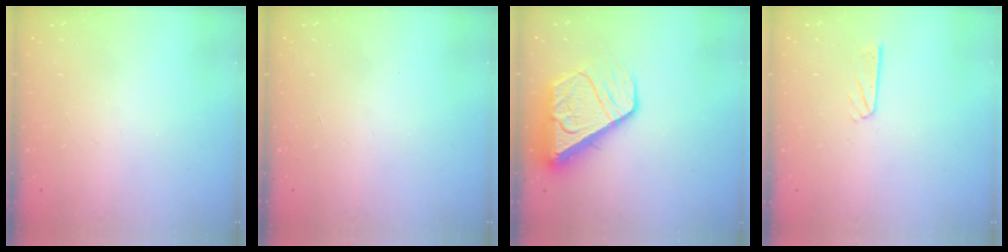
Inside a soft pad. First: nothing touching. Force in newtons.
{"total": 0.0}
{"total": 12.5, "press": 12.5, "slide": 1.4}
{"total": 5.4, "press": 5.4, "slide": 0.1}